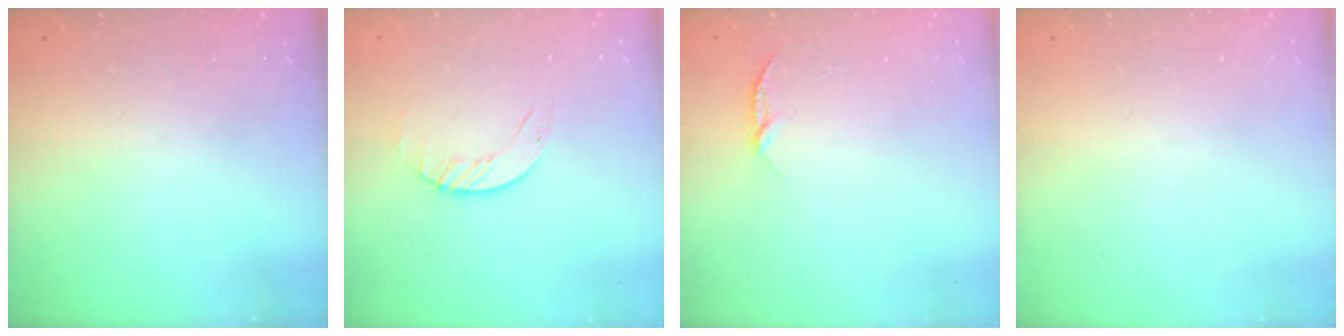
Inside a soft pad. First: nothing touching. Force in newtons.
{"total": 1.9, "press": 1.9, "slide": 0.2}
{"total": 4.0, "press": 4.0, "slide": 0.4}
{"total": 0.0}